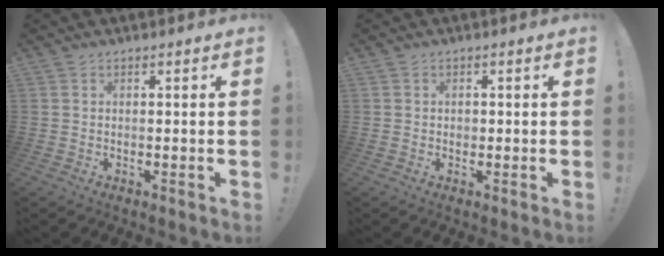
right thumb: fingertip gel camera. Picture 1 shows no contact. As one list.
[{"total": 1.1, "force": [-0.3, 1.0, 0.4], "torque": [-0.002, 0.001, -0.007]}]